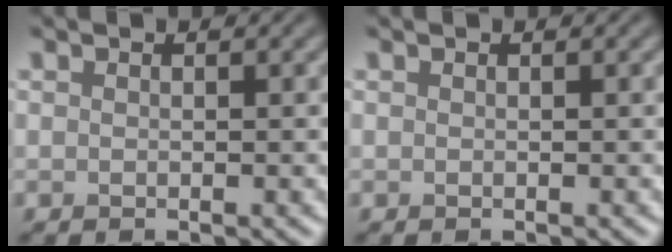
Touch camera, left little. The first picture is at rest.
{"total": 0.0}